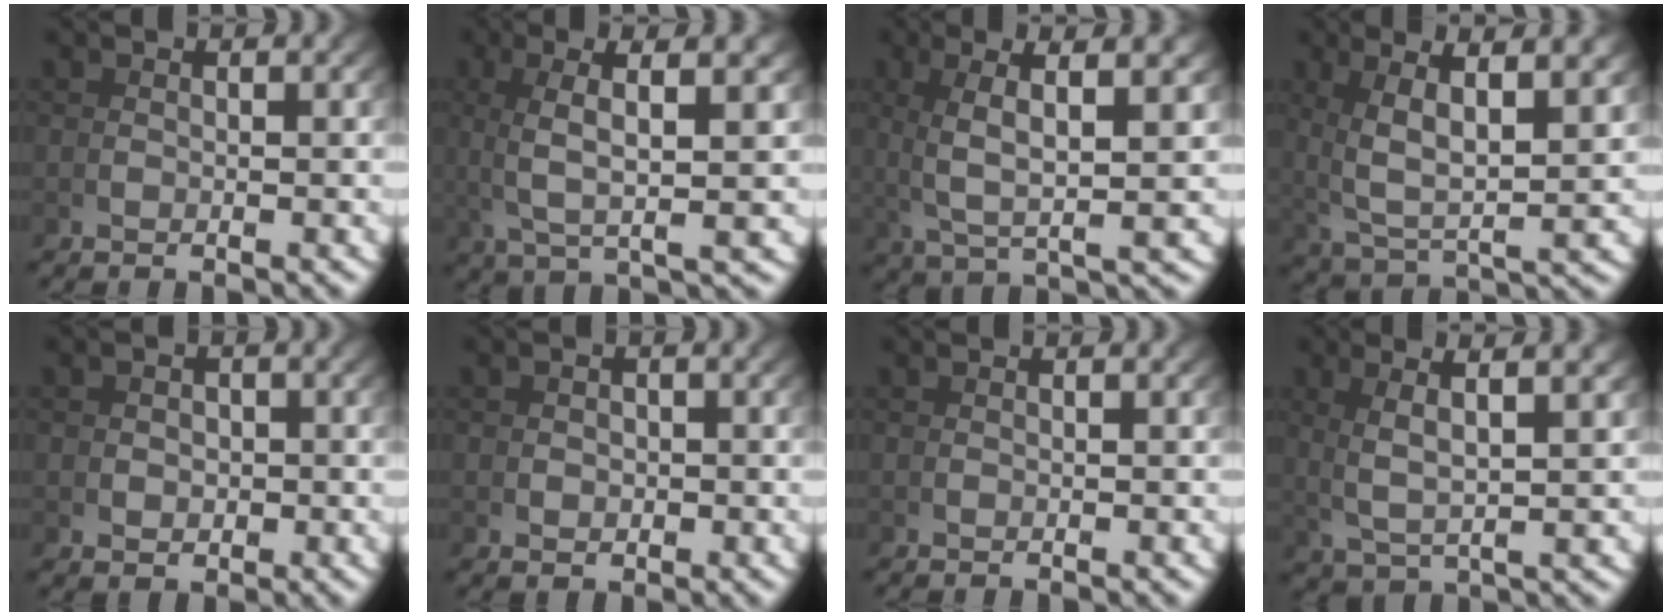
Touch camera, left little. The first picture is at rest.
{"total": 5.8, "force": [2.6, 0.2, 5.2], "torque": [-0.089, 0.018, 0.052]}
{"total": 5.4, "force": [2.1, 0.5, 5.0], "torque": [-0.084, 0.012, 0.045]}
{"total": 6.5, "force": [2.3, 2.4, 5.6], "torque": [-0.100, -0.004, 0.056]}
{"total": 1.5, "force": [0.0, 1.2, 0.9], "torque": [-0.007, -0.008, 0.006]}
{"total": 1.0, "force": [-0.1, 0.7, 0.6], "torque": [-0.004, -0.005, 0.005]}
{"total": 0.0}
{"total": 5.1, "force": [2.7, 1.1, 4.2], "torque": [-0.072, 0.014, 0.055]}